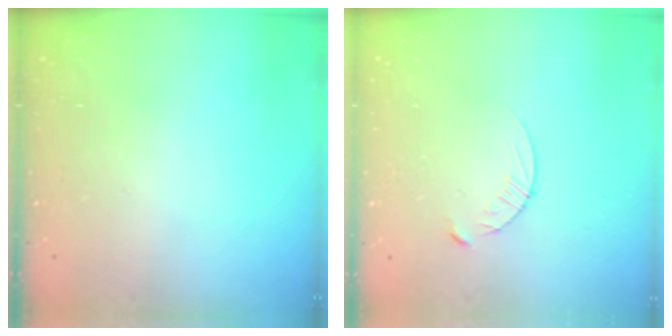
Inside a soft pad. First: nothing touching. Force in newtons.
{"total": 4.6, "press": 4.6, "slide": 0.5}